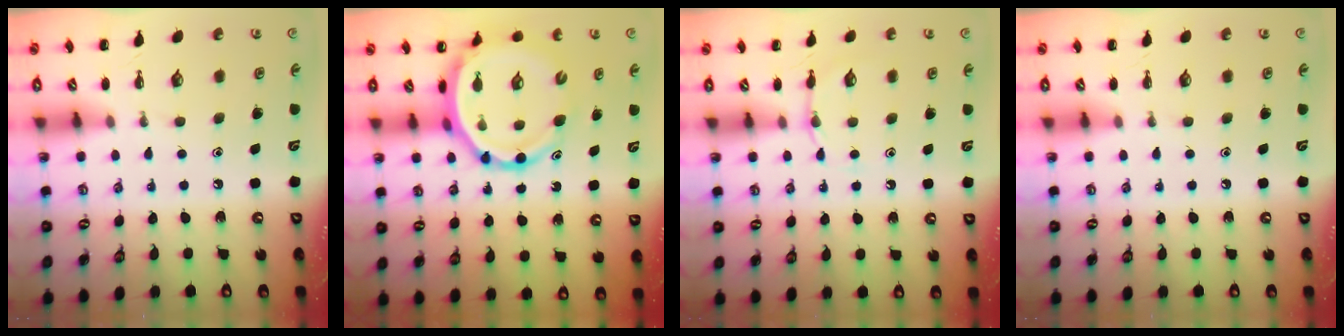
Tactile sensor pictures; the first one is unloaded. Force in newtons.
{"total": 12.2, "press": 11.6, "slide": 3.7}
{"total": 5.1, "press": 4.9, "slide": 1.5}
{"total": 0.0}